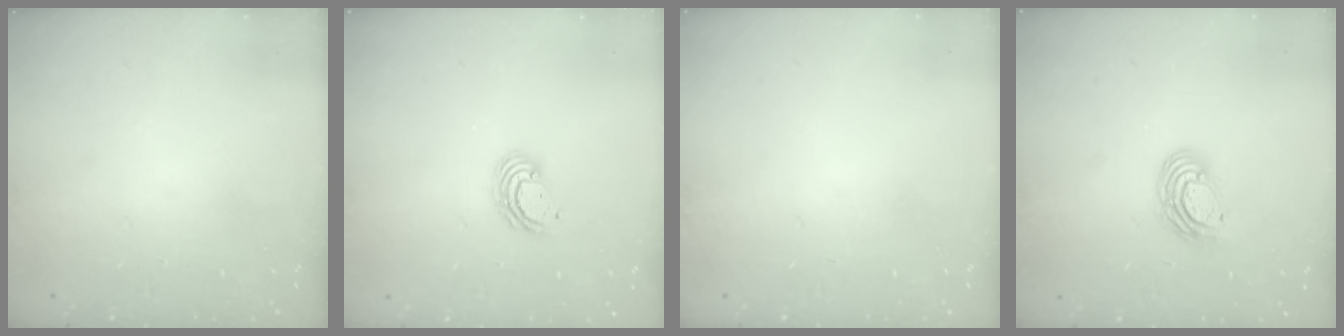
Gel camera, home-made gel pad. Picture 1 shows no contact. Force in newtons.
{"total": 4.4, "press": 4.4, "slide": 0.0}
{"total": 0.0}
{"total": 7.9, "press": 7.8, "slide": 1.2}